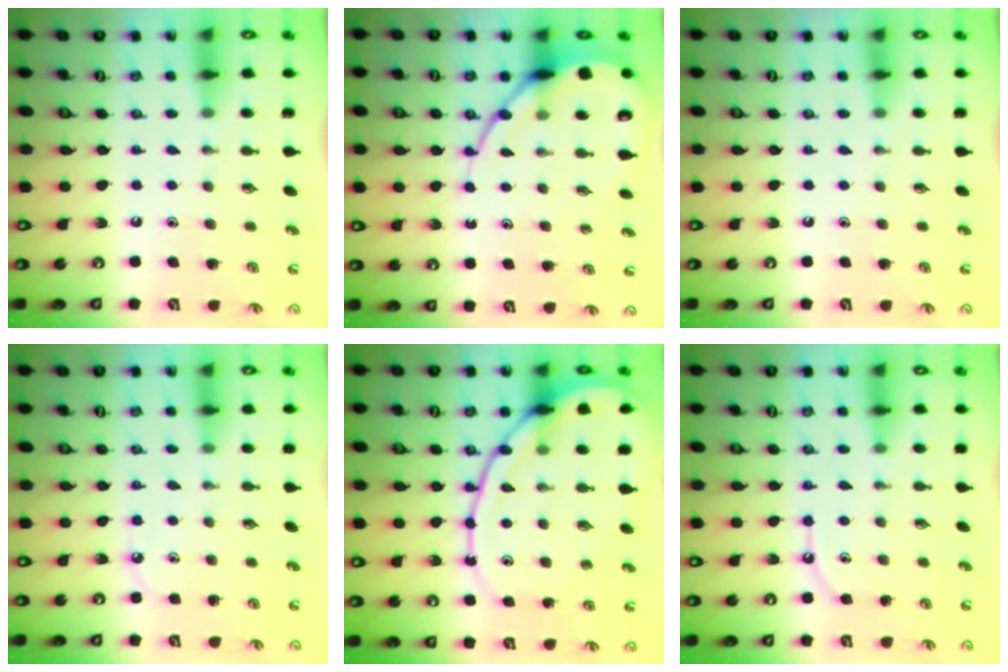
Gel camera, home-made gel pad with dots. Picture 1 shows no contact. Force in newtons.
{"total": 11.0, "press": 11.0, "slide": 1.1}
{"total": 0.0}
{"total": 3.7, "press": 3.7, "slide": 0.6}
{"total": 15.1, "press": 15.0, "slide": 1.5}
{"total": 6.1, "press": 6.1, "slide": 0.6}